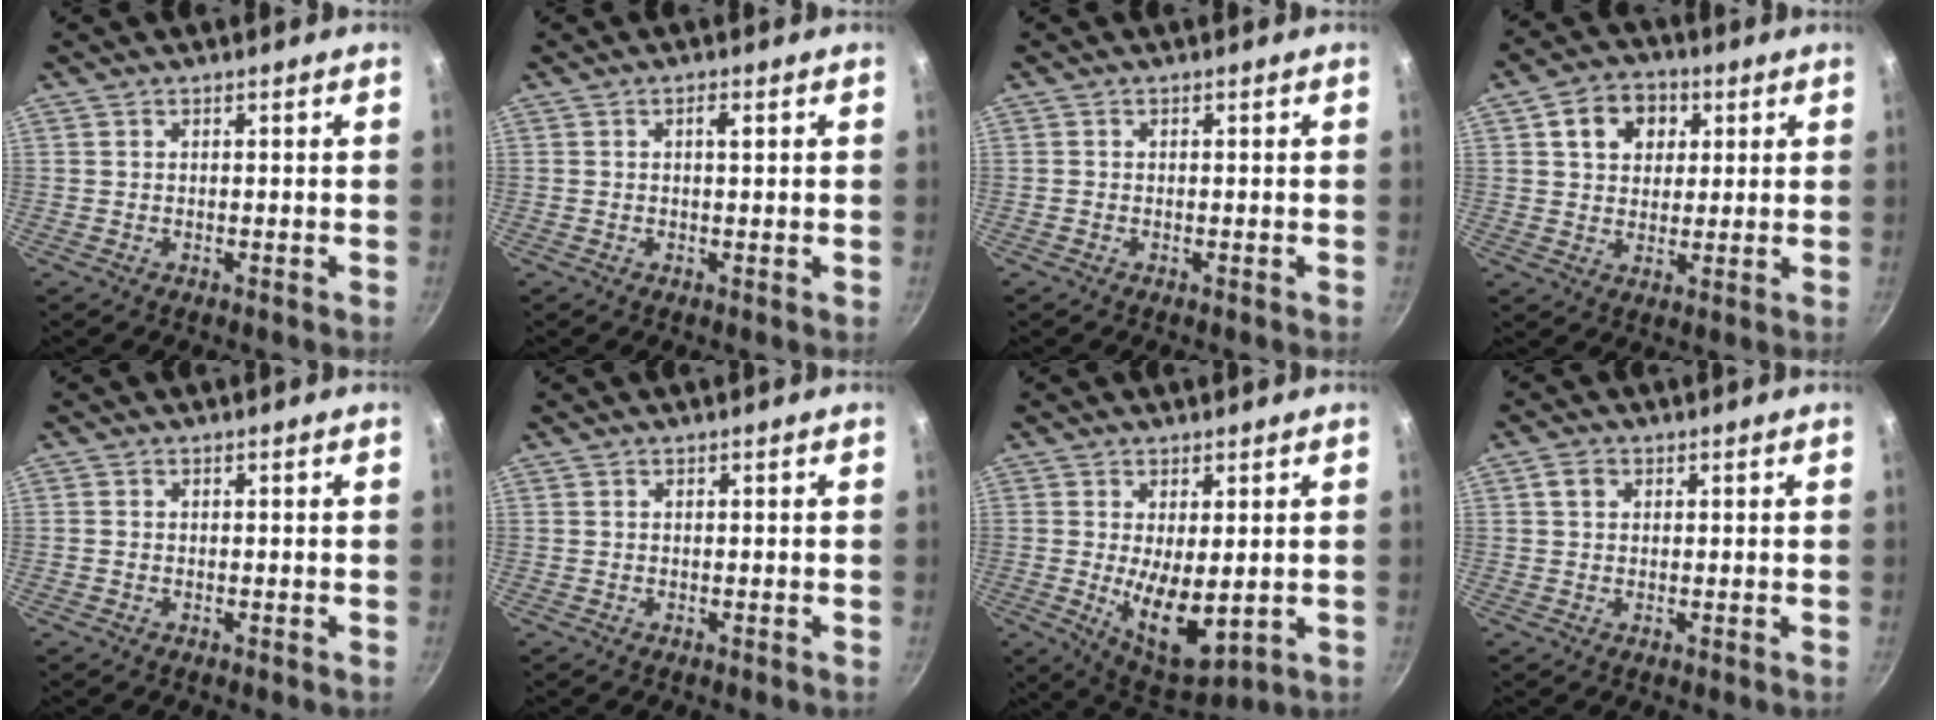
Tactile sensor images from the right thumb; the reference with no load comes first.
{"total": 1.9, "force": [0.5, 0.5, 1.7], "torque": [-0.029, 0.000, 0.007]}
{"total": 0.0}
{"total": 8.9, "force": [3.1, 7.0, 4.6], "torque": [-0.045, 0.004, 0.040]}
{"total": 0.5, "force": [-0.2, 0.5, 0.2], "torque": [-0.003, 0.001, -0.005]}
{"total": 0.0}
{"total": 10.8, "force": [-0.4, 4.7, 9.7], "torque": [-0.138, -0.027, 0.013]}
{"total": 2.2, "force": [0.7, 1.7, 1.1], "torque": [-0.013, 0.004, 0.010]}